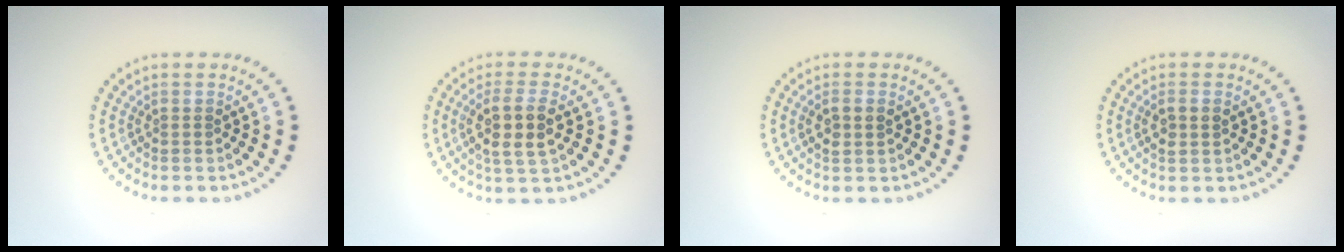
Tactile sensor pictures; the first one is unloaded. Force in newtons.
{"total": 3.7, "press": 3.4, "slide": 1.3}
{"total": 1.6, "press": 1.5, "slide": 0.4}
{"total": 1.6, "press": 1.5, "slide": 0.4}